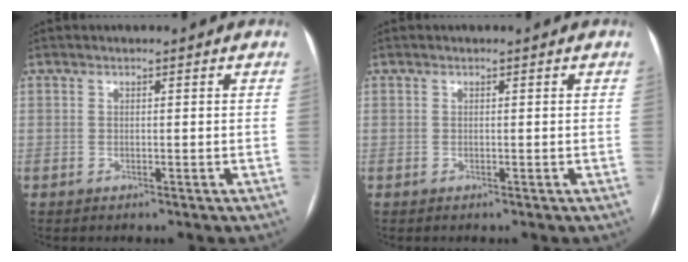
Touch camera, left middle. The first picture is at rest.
{"total": 0.0}